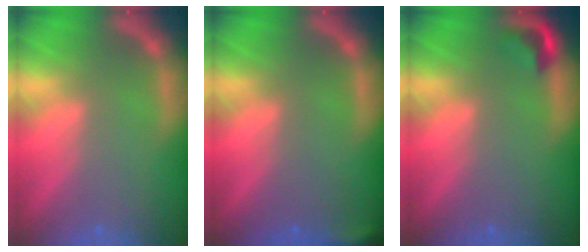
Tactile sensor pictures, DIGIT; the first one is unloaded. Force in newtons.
{"total": 1.9}
{"total": 1.9}